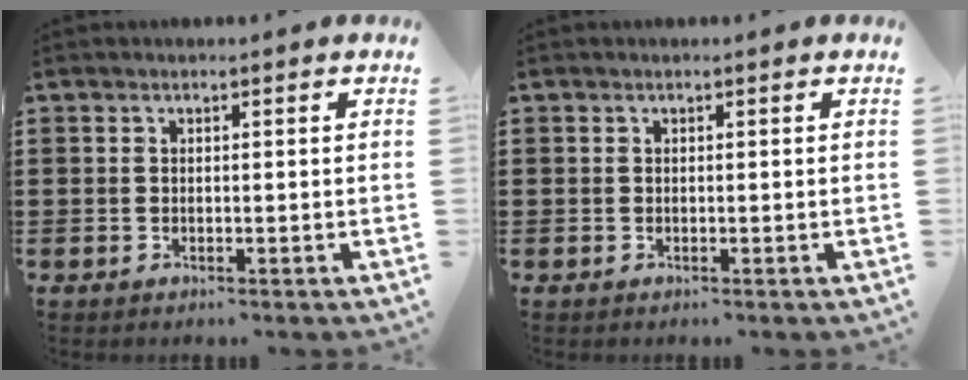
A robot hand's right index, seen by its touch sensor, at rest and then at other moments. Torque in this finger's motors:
{"motor_torque": [0.00, 0.00, 0.00, -0.01]}